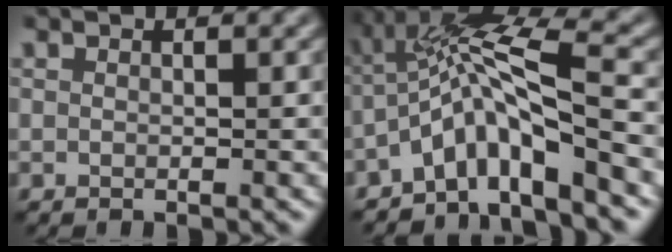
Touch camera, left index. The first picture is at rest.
{"total": 7.5, "force": [-3.2, 1.7, 6.6], "torque": [-0.116, 0.019, -0.067]}